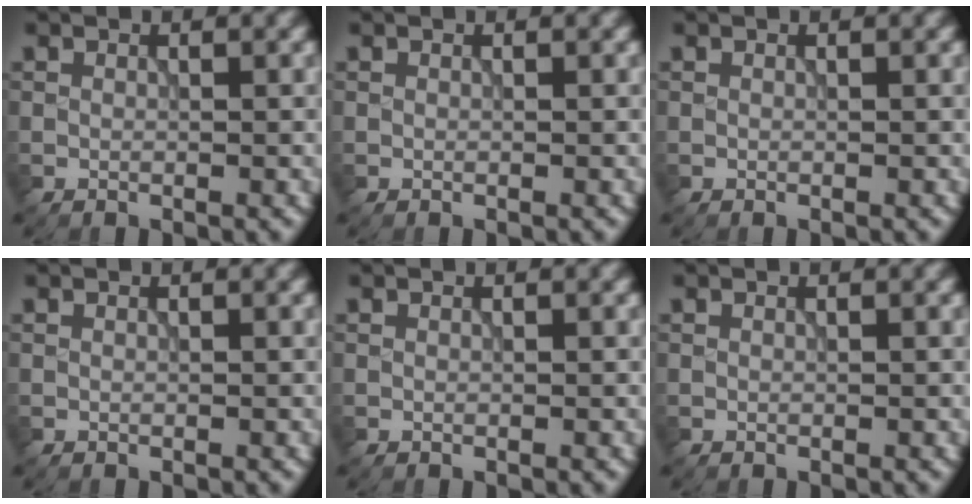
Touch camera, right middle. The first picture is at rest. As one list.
[{"total": 0.0}, {"total": 0.0}, {"total": 0.0}, {"total": 0.0}, {"total": 0.0}]